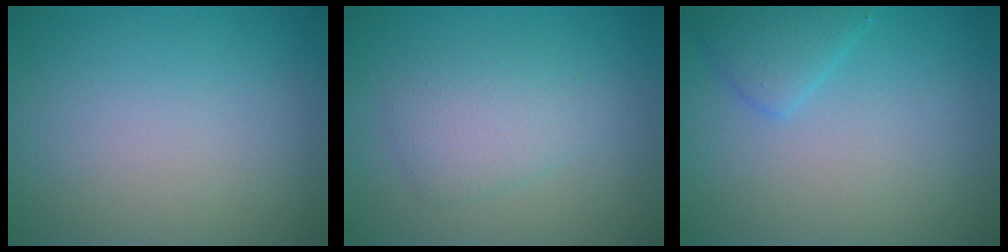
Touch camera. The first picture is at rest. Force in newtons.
{"total": 2.8, "press": 2.8, "slide": 0.2}
{"total": 2.2, "press": 2.2, "slide": 0.2}